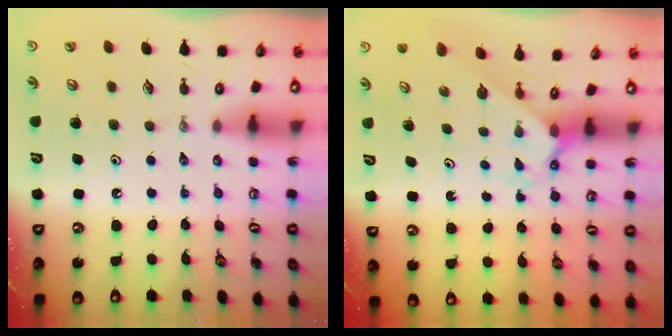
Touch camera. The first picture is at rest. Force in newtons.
{"total": 2.3, "press": 2.3, "slide": 0.2}